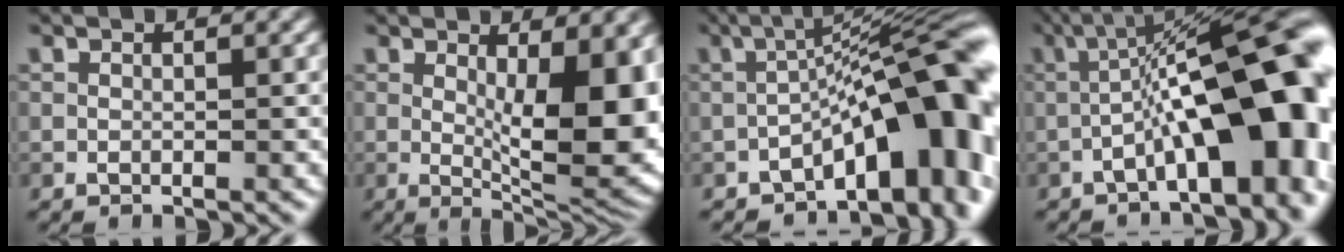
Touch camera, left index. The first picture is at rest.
{"total": 10.1, "force": [0.4, 3.3, 9.5], "torque": [-0.127, -0.013, 0.009]}
{"total": 13.2, "force": [-4.7, 4.8, 11.4], "torque": [-0.125, 0.026, -0.075]}
{"total": 15.3, "force": [-2.7, 5.5, 14.0], "torque": [-0.183, 0.033, -0.039]}